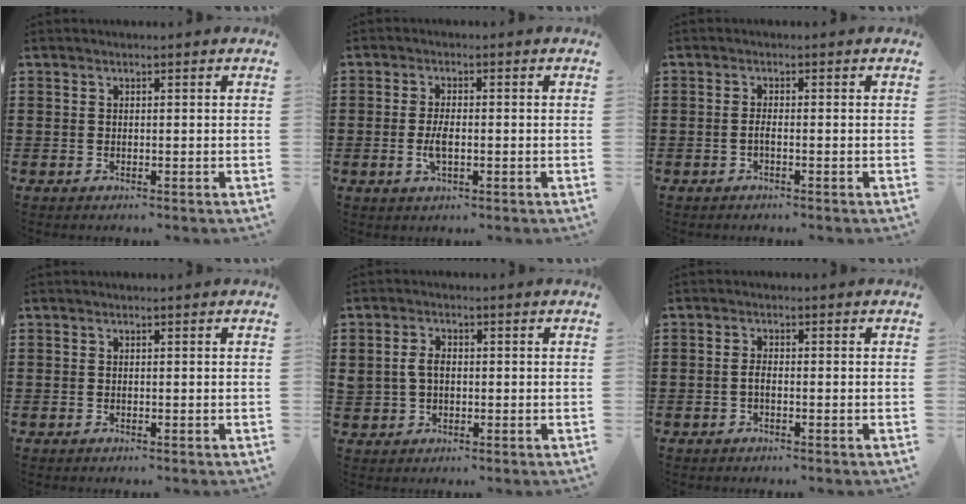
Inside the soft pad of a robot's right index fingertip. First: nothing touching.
{"total": 3.3, "force": [-0.6, 1.2, 3.0], "torque": [-0.069, -0.003, -0.016]}
{"total": 1.2, "force": [-0.7, 0.1, 1.0], "torque": [-0.026, -0.005, -0.015]}
{"total": 0.0}
{"total": 3.0, "force": [0.1, 2.1, 2.2], "torque": [-0.054, 0.006, -0.002]}
{"total": 1.4, "force": [-0.6, 0.5, 1.2], "torque": [-0.031, -0.002, -0.014]}